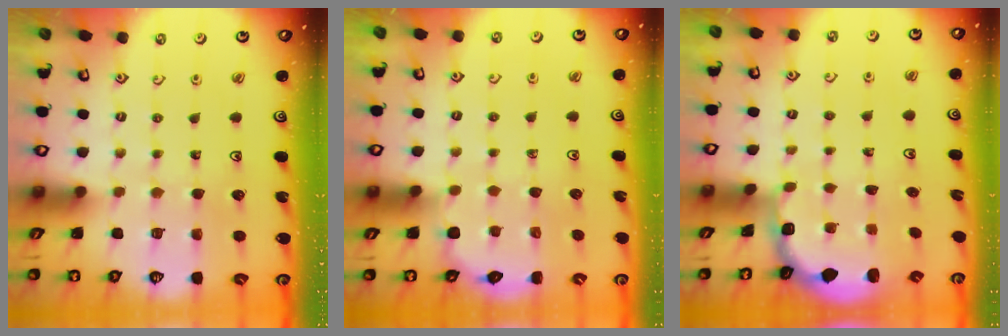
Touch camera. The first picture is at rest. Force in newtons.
{"total": 2.7, "press": 2.7, "slide": 0.5}
{"total": 2.0, "press": 1.8, "slide": 0.7}